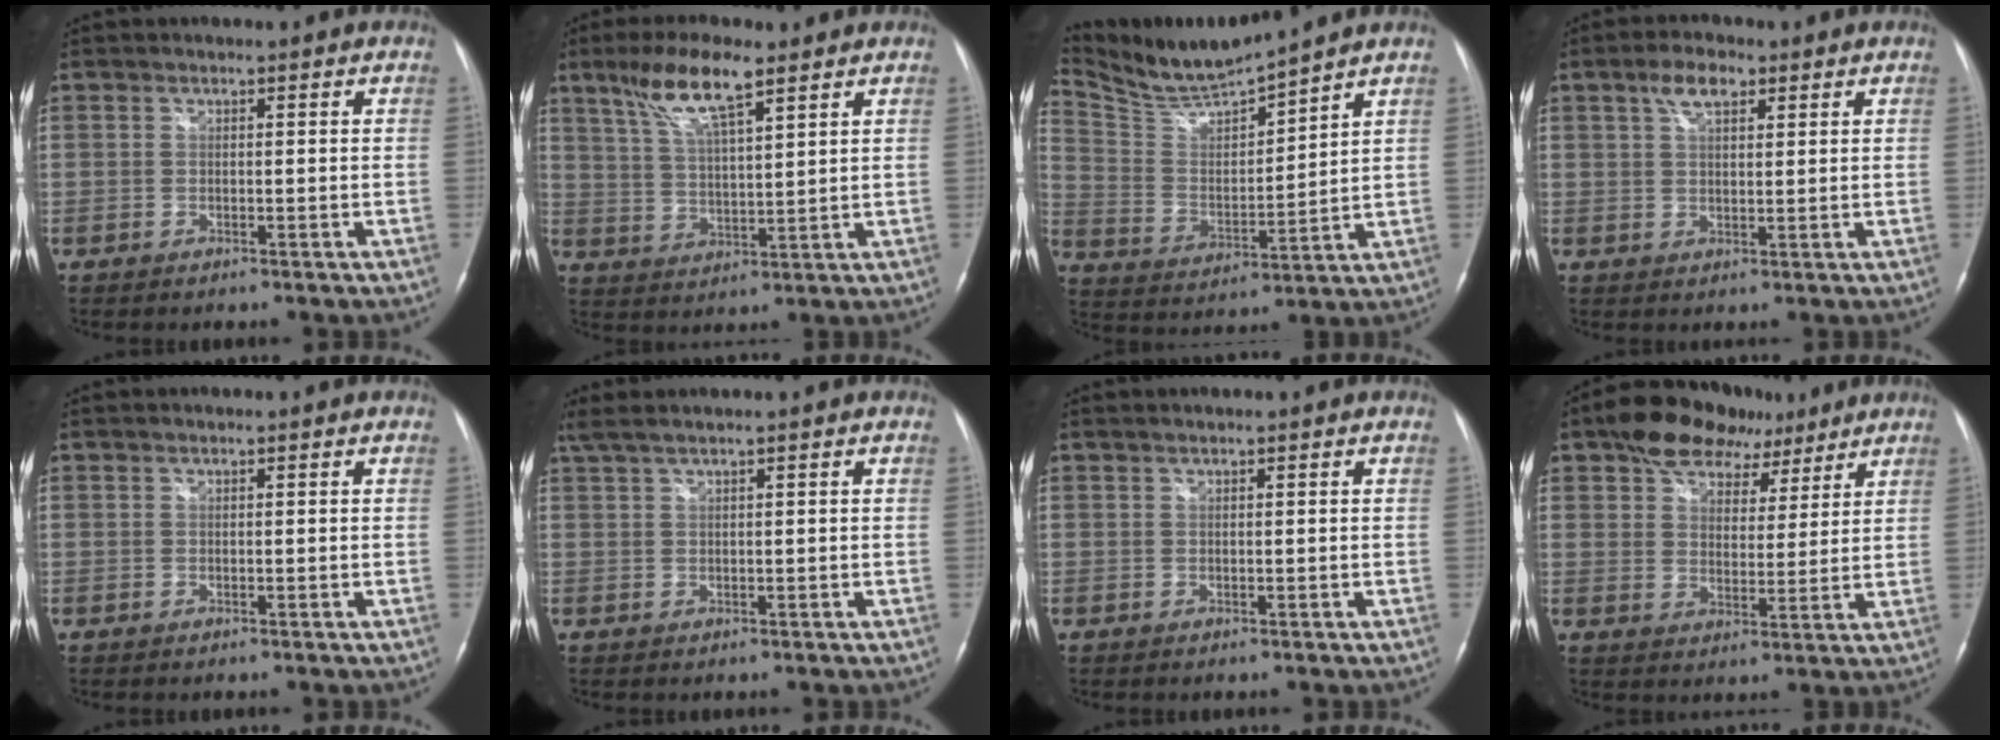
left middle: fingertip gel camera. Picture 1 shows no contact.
{"total": 9.5, "force": [6.2, 1.6, 7.0], "torque": [-0.142, 0.009, 0.118]}
{"total": 10.8, "force": [10.4, -1.4, 2.8], "torque": [-0.070, -0.002, 0.211]}
{"total": 4.6, "force": [2.6, 2.0, 3.2], "torque": [-0.066, 0.012, 0.049]}
{"total": 0.0}
{"total": 3.8, "force": [2.8, -0.3, 2.6], "torque": [-0.059, 0.032, 0.059]}
{"total": 0.7, "force": [0.6, -0.1, 0.3], "torque": [-0.010, 0.007, 0.015]}
{"total": 11.4, "force": [7.7, 6.6, 5.2], "torque": [-0.075, 0.029, 0.123]}